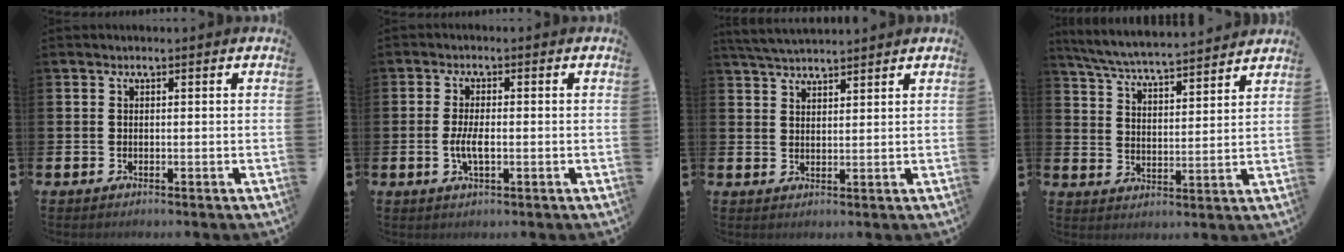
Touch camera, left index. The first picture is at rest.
{"total": 3.3, "force": [-0.5, 1.2, 3.1], "torque": [-0.054, -0.003, -0.014]}
{"total": 3.9, "force": [3.8, 0.3, 0.9], "torque": [-0.026, -0.013, 0.071]}
{"total": 6.1, "force": [6.0, 0.2, 1.4], "torque": [-0.056, -0.044, 0.104]}